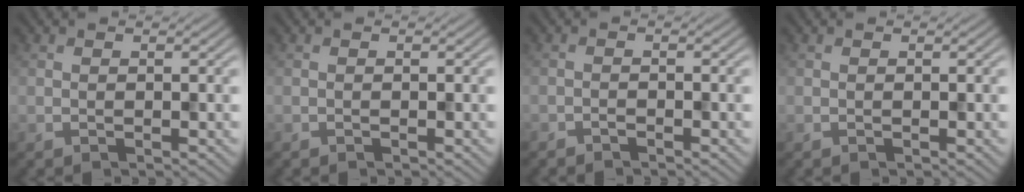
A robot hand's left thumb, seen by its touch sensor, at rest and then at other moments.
{"total": 0.0}
{"total": 1.0, "force": [-1.0, 0.2, 0.2], "torque": [-0.004, 0.000, -0.021]}
{"total": 0.0}